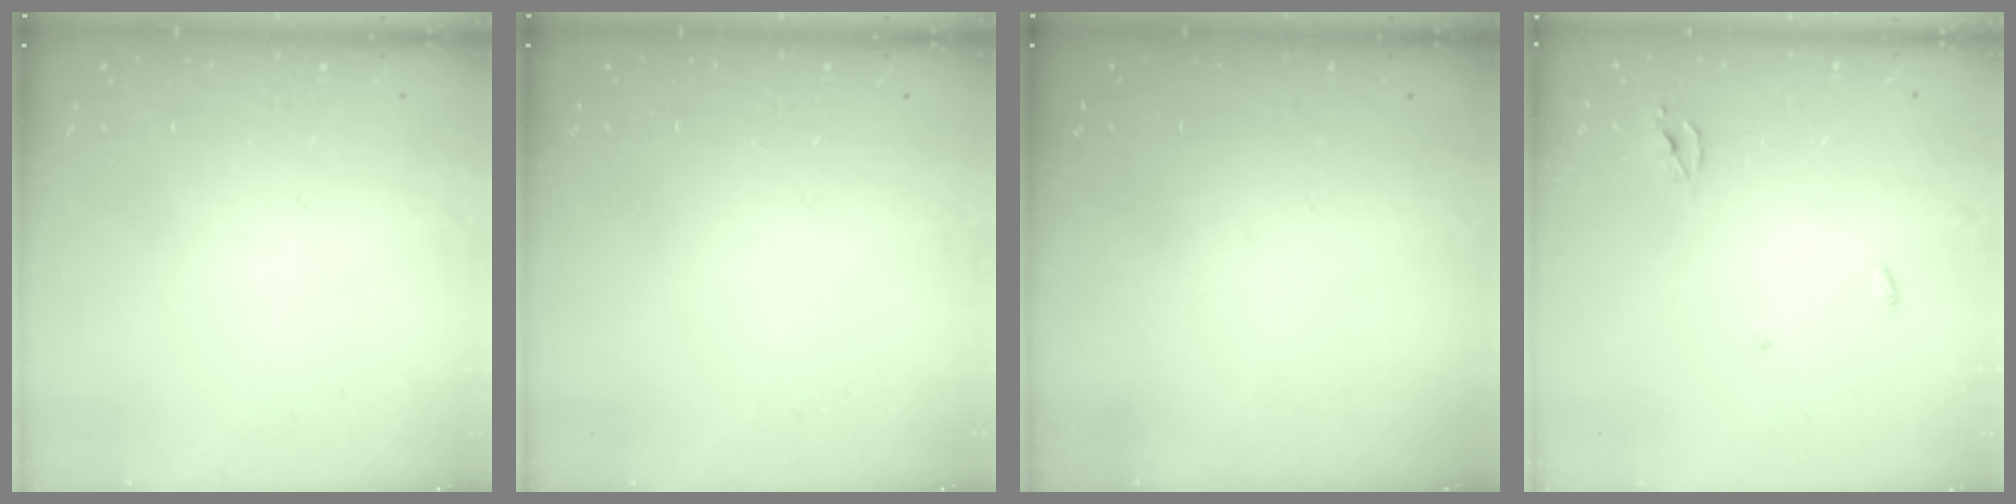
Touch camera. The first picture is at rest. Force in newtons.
{"total": 0.0}
{"total": 0.0}
{"total": 2.3, "press": 2.3, "slide": 0.1}